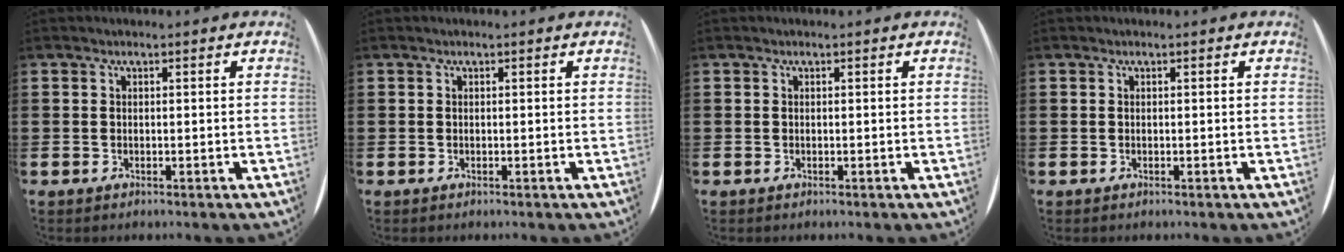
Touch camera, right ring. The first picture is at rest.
{"total": 0.0}
{"total": 0.0}
{"total": 0.0}